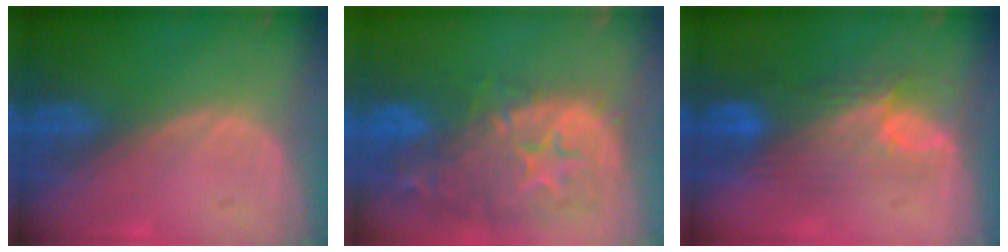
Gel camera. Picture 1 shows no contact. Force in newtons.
{"total": 14.7, "press": 11.8, "slide": 8.8}
{"total": 7.6, "press": 7.4, "slide": 1.5}